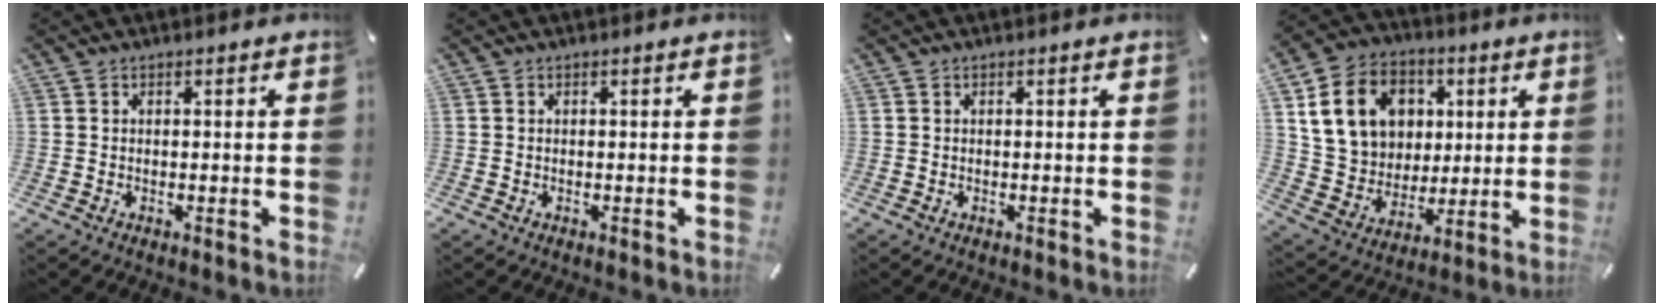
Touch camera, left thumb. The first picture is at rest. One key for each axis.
{"total": 0.0}
{"total": 0.0}
{"total": 16.5, "fx": 4.4, "fy": 14.0, "fz": 7.6, "tx": -0.144, "ty": 0.003, "tz": 0.091}